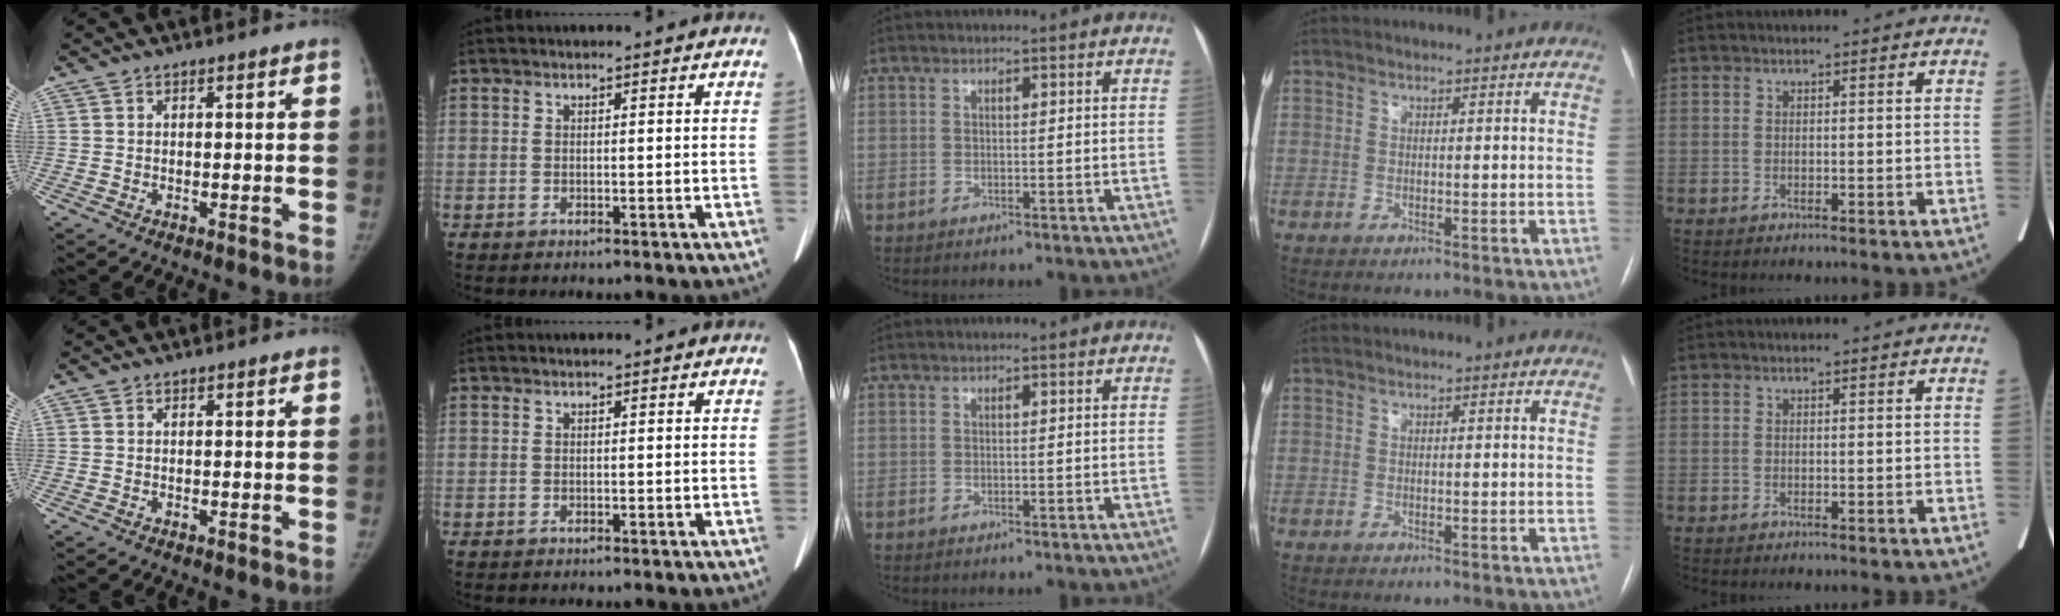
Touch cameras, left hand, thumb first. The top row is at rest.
{}